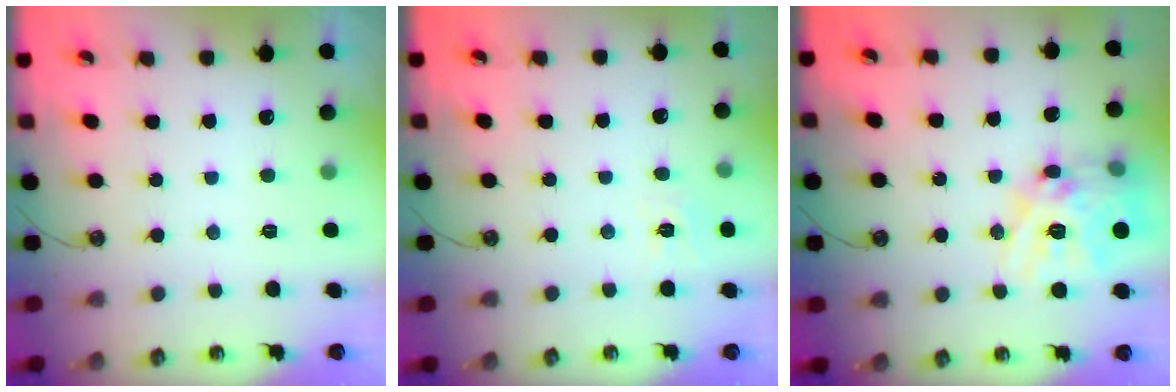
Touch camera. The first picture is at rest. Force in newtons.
{"total": 5.1, "press": 5.1, "slide": 0.6}
{"total": 19.4, "press": 19.3, "slide": 1.9}